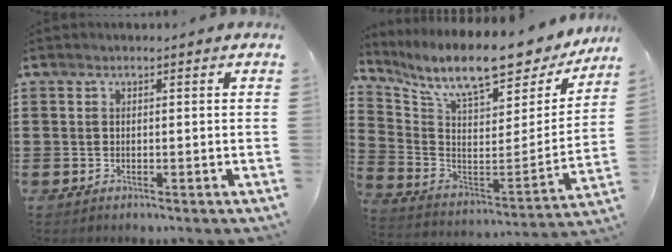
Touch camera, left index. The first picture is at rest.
{"total": 12.1, "force": [9.7, 2.3, 6.9], "torque": [-0.154, -0.072, 0.165]}